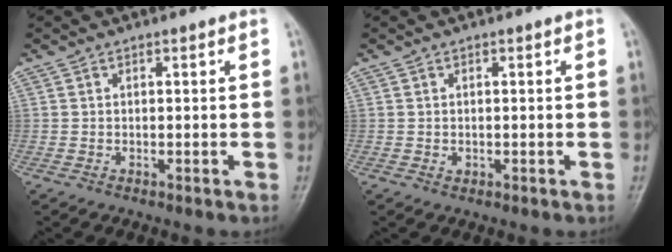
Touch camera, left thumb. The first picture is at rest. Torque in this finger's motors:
{"motor_torque": [-0.01, 0.01, 0.06, -0.04, 0.00]}